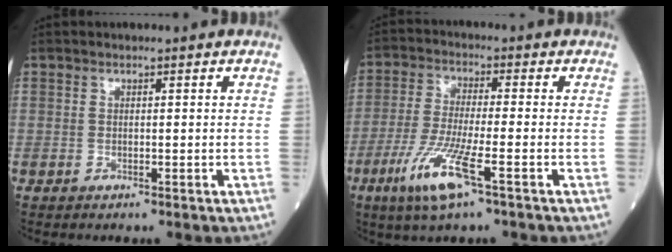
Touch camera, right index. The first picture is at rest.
{"total": 9.6, "force": [-4.6, 0.5, 8.4], "torque": [-0.179, -0.022, -0.090]}